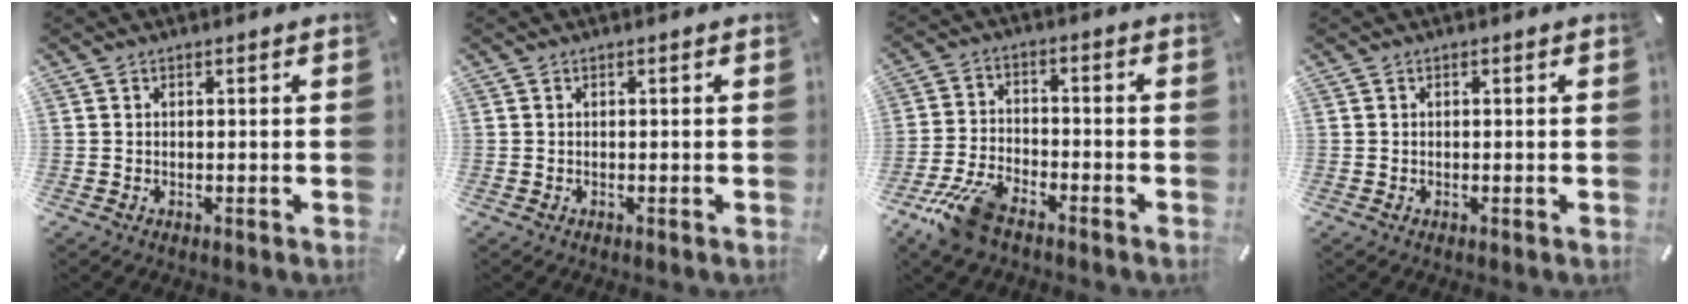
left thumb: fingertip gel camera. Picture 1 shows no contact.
{"total": 0.0}
{"total": 9.9, "force": [-7.3, 4.0, 5.3], "torque": [-0.113, 0.028, -0.140]}
{"total": 0.0}